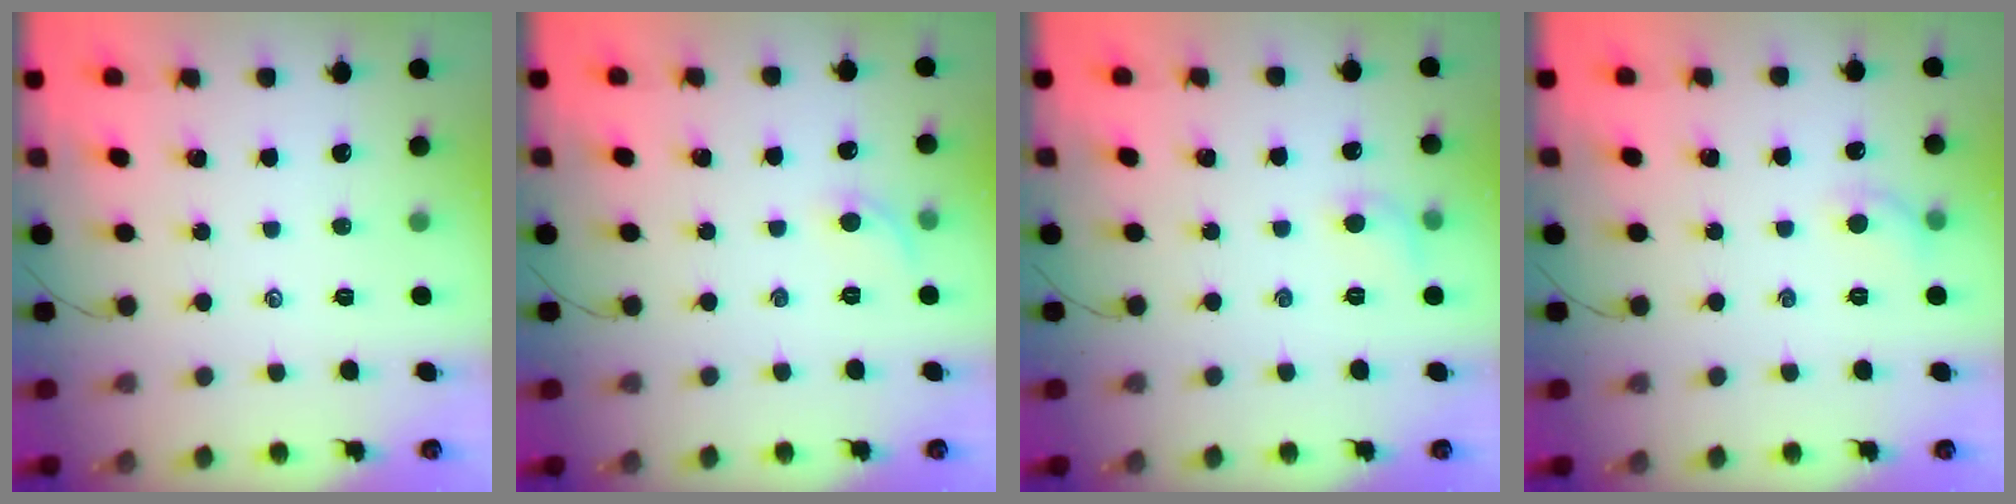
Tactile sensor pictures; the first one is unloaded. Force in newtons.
{"total": 4.6, "press": 4.3, "slide": 1.6}
{"total": 6.0, "press": 5.8, "slide": 1.6}
{"total": 5.7, "press": 5.6, "slide": 1.2}